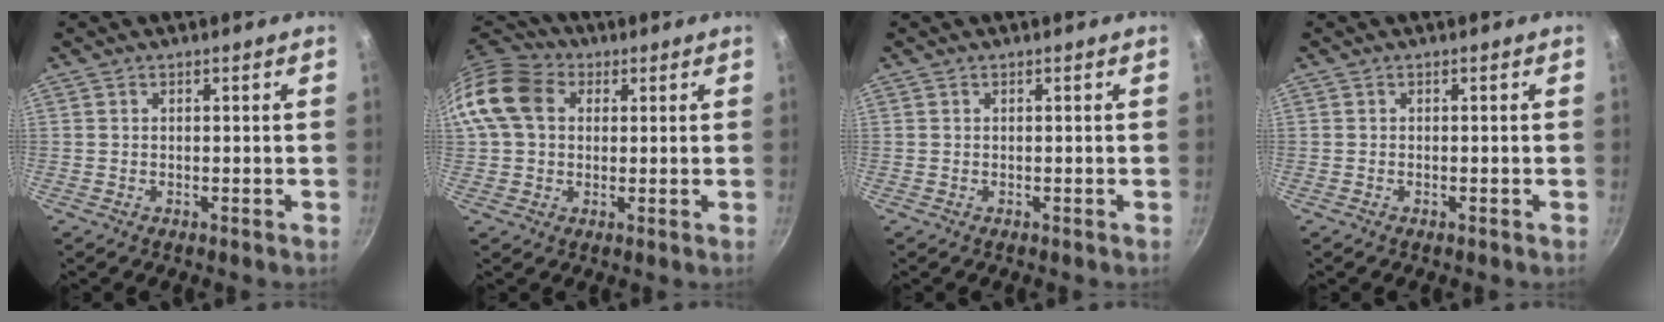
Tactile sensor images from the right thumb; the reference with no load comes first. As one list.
[{"total": 12.4, "force": [2.5, 9.7, 7.3], "torque": [-0.125, 0.021, 0.028]}, {"total": 0.0}, {"total": 0.0}]